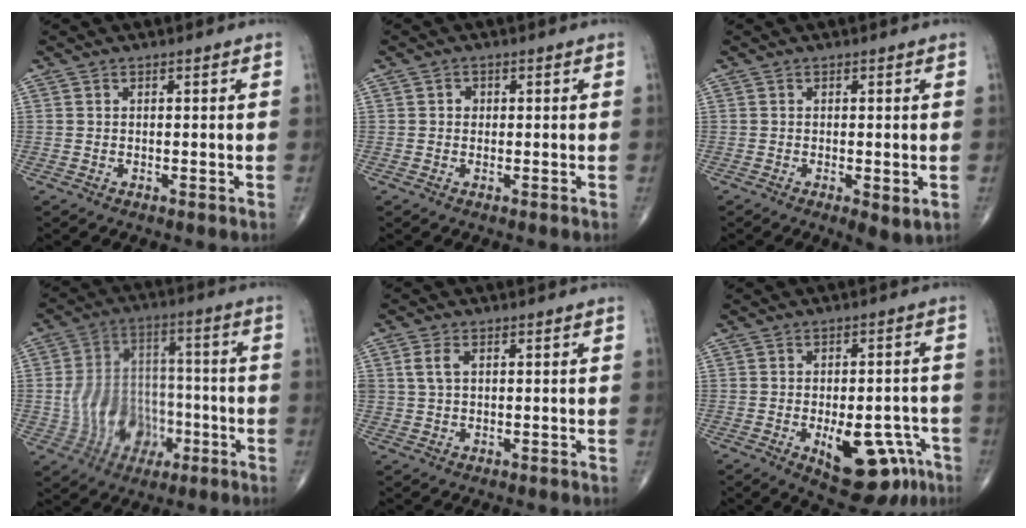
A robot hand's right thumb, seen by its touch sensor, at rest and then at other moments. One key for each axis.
{"total": 1.3, "fx": 0.1, "fy": 1.2, "fz": 0.5, "tx": -0.001, "ty": 0.003, "tz": -0.001}
{"total": 3.6, "fx": -0.9, "fy": 1.2, "fz": 3.3, "tx": -0.055, "ty": -0.013, "tz": -0.014}
{"total": 13.1, "fx": -3.5, "fy": 10.3, "fz": 7.3, "tx": -0.092, "ty": 0.041, "tz": -0.053}
{"total": 3.1, "fx": 0.9, "fy": 1.9, "fz": 2.3, "tx": -0.050, "ty": 0.003, "tz": 0.020}
{"total": 13.7, "fx": -5.6, "fy": 6.8, "fz": 10.4, "tx": -0.111, "ty": 0.021, "tz": -0.063}